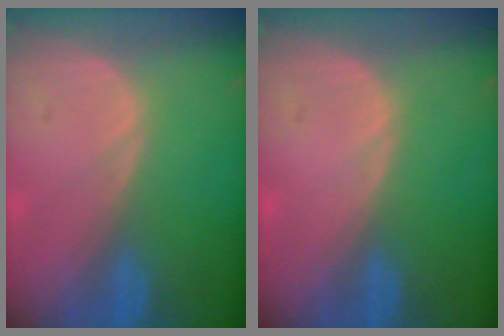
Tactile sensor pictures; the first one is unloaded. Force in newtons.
{"total": 0.0}